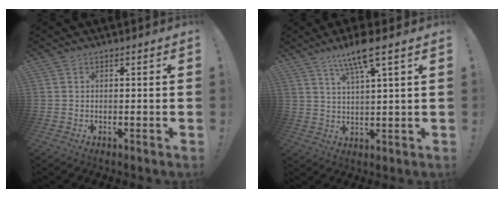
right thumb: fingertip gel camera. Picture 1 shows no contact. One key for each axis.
{"total": 9.1, "fx": 5.9, "fy": 1.2, "fz": 6.9, "tx": -0.126, "ty": -0.021, "tz": 0.098}